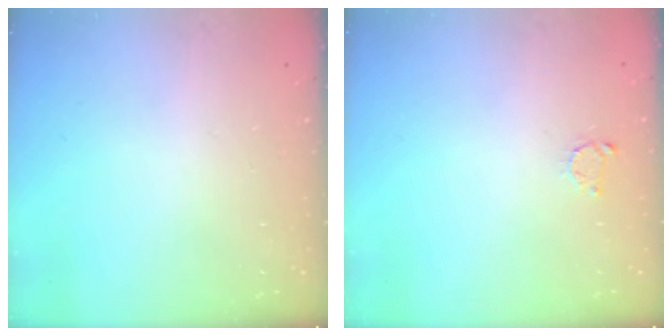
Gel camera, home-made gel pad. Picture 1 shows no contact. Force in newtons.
{"total": 2.6, "press": 2.5, "slide": 0.4}